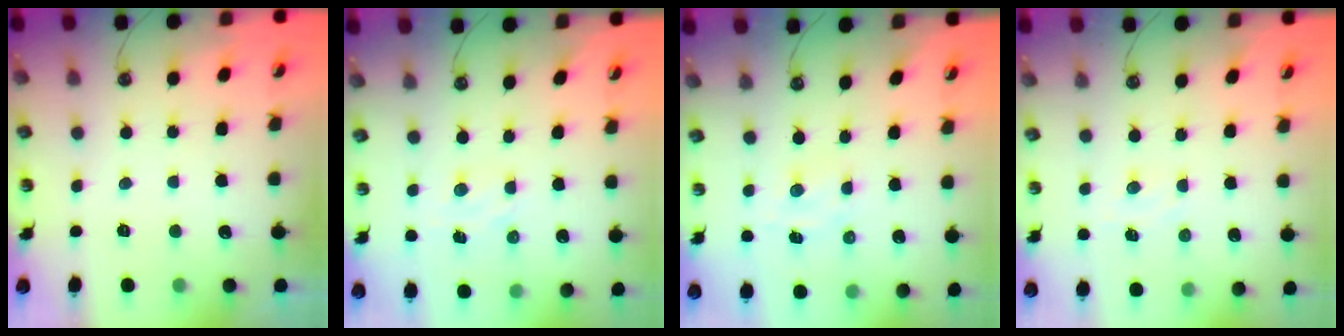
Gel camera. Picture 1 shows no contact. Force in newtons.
{"total": 2.4, "press": 2.4, "slide": 0.4}
{"total": 2.3, "press": 2.3, "slide": 0.5}
{"total": 4.8, "press": 4.7, "slide": 0.4}